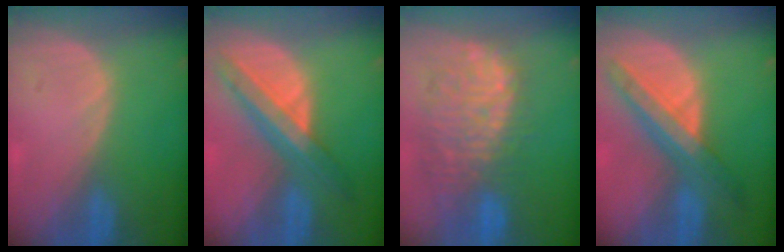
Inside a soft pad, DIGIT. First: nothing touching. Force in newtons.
{"total": 8.5, "press": 7.2, "slide": 4.4}
{"total": 11.5, "press": 10.5, "slide": 4.8}
{"total": 8.5, "press": 7.5, "slide": 4.0}